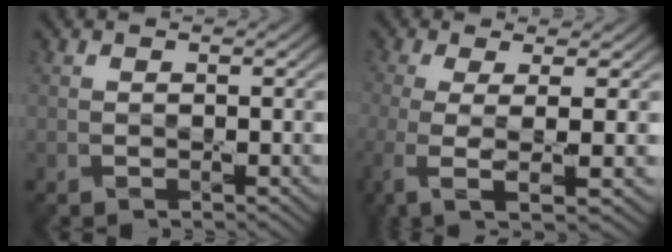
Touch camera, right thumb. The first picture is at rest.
{"total": 6.3, "force": [-1.4, 1.5, 6.0], "torque": [-0.121, -0.018, -0.031]}